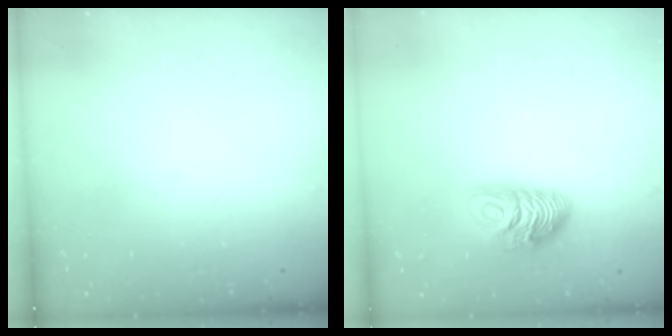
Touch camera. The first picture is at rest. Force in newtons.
{"total": 9.2, "press": 9.2, "slide": 0.3}